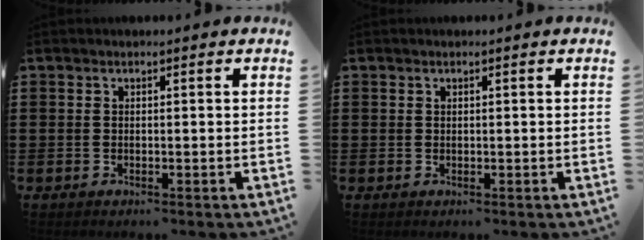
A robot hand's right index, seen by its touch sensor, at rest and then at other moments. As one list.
[{"total": 0.0}]